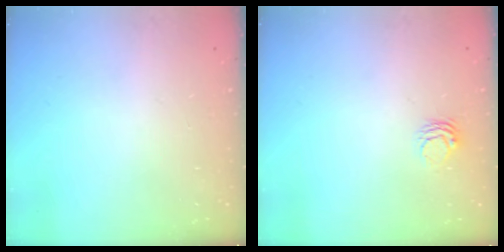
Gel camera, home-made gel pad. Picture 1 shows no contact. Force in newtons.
{"total": 4.2, "press": 4.2, "slide": 0.4}